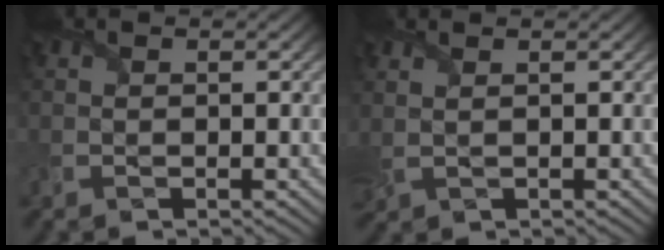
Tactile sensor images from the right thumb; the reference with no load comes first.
{"total": 1.4, "force": [0.9, 0.4, 1.0], "torque": [-0.032, 0.005, 0.024]}